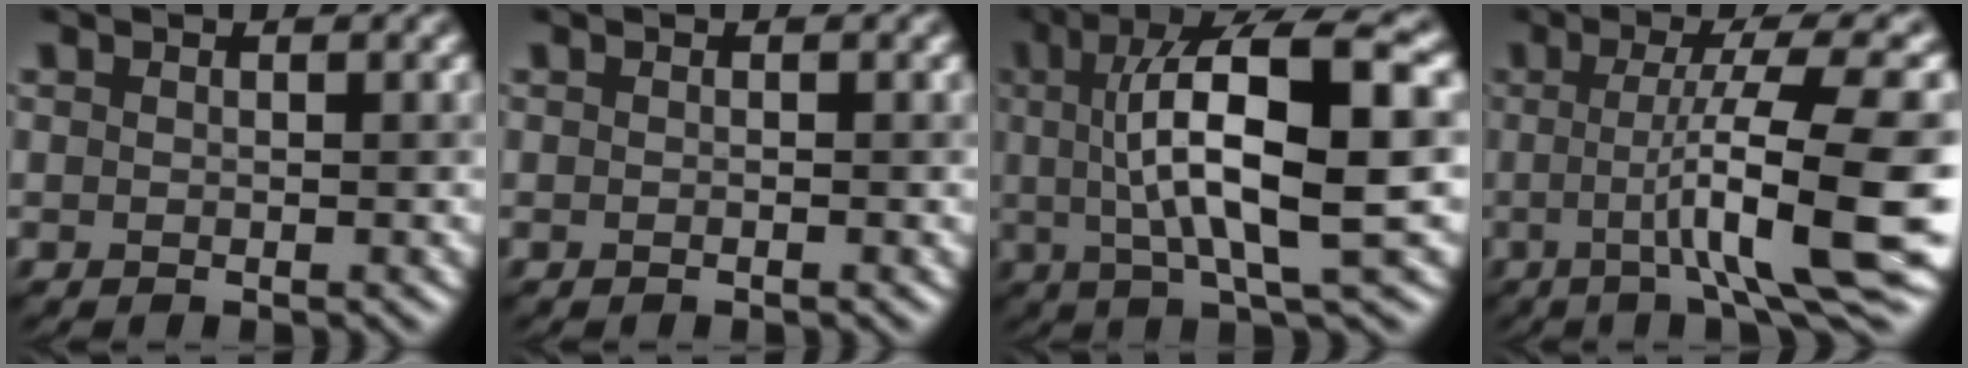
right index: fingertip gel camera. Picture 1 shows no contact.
{"total": 0.0}
{"total": 11.8, "force": [1.4, 3.1, 11.3], "torque": [-0.165, 0.015, 0.024]}
{"total": 10.6, "force": [-1.1, 1.7, 10.5], "torque": [-0.139, -0.002, -0.015]}